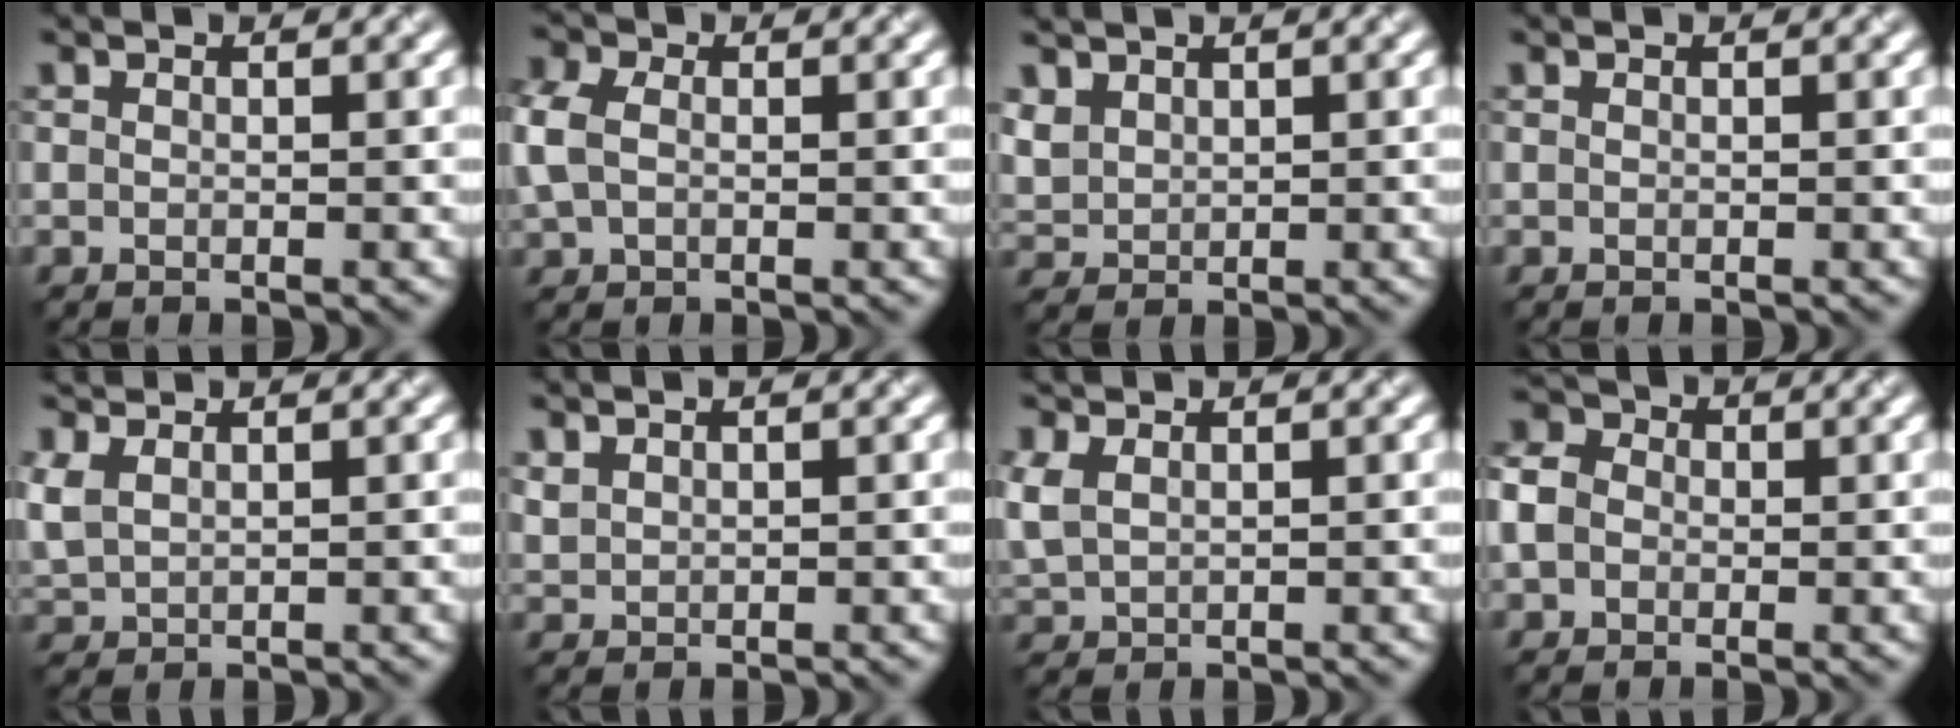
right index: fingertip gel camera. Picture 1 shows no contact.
{"total": 3.4, "force": [0.3, 2.5, 2.2], "torque": [-0.070, 0.007, 0.001]}
{"total": 2.7, "force": [1.5, 1.9, 1.2], "torque": [-0.038, 0.004, 0.036]}
{"total": 0.0}
{"total": 3.3, "force": [1.8, 1.8, 2.0], "torque": [-0.064, 0.013, 0.044]}
{"total": 1.1, "force": [0.9, 0.6, 0.3], "torque": [-0.015, 0.001, 0.025]}
{"total": 3.1, "force": [1.3, 1.8, 2.1], "torque": [-0.070, 0.010, 0.034]}
{"total": 4.4, "force": [-0.1, 3.8, 2.2], "torque": [-0.054, 0.014, -0.015]}